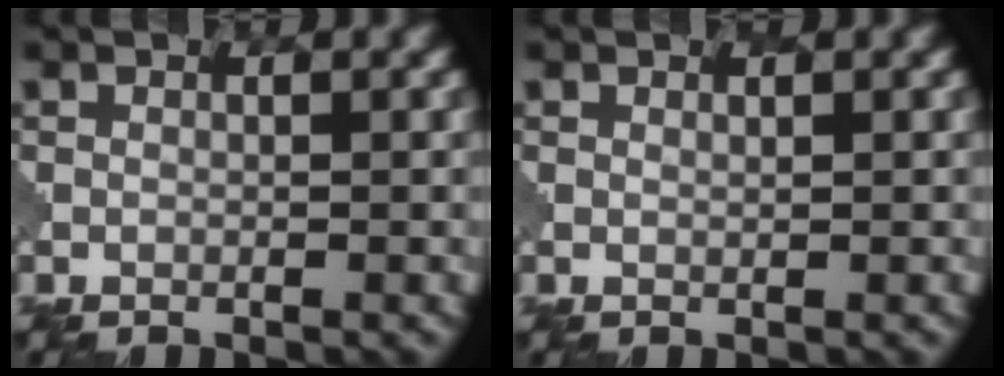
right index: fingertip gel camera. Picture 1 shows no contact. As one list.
[{"total": 0.5, "force": [0.5, 0.0, 0.2], "torque": [-0.001, -0.003, 0.010]}]